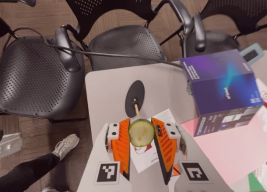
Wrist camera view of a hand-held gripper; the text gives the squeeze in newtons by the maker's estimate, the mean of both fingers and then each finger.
{"total": 14.5, "left": 15.0, "right": 14.0}